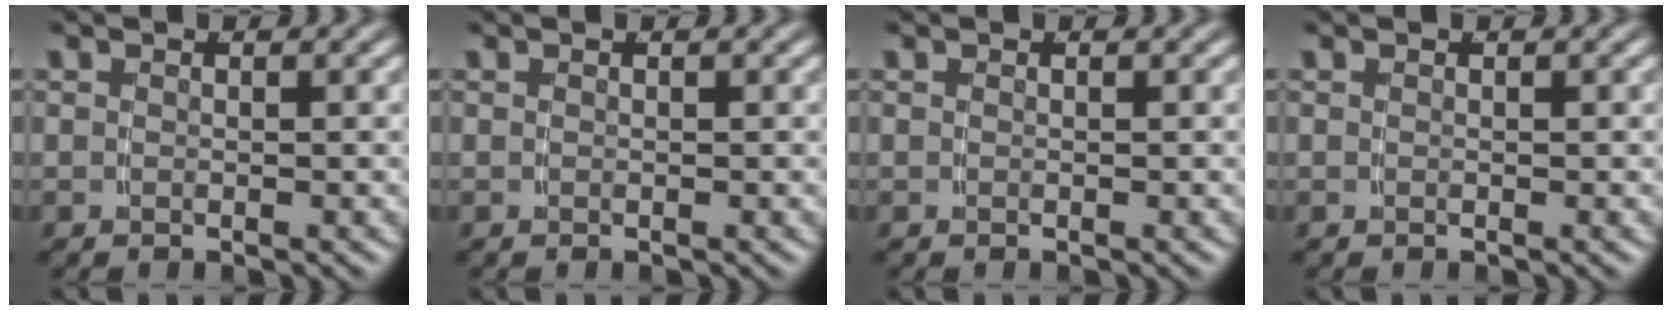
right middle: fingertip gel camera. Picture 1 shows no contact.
{"total": 0.0}
{"total": 0.0}
{"total": 0.0}